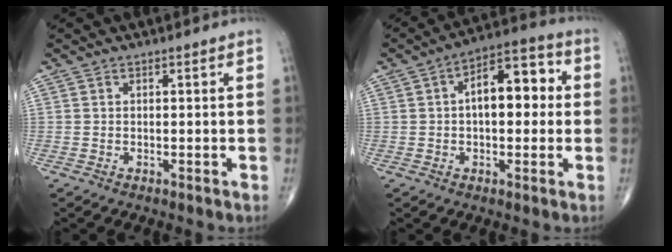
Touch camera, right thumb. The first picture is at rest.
{"total": 11.7, "force": [1.3, 6.1, 9.9], "torque": [-0.122, 0.031, 0.009]}